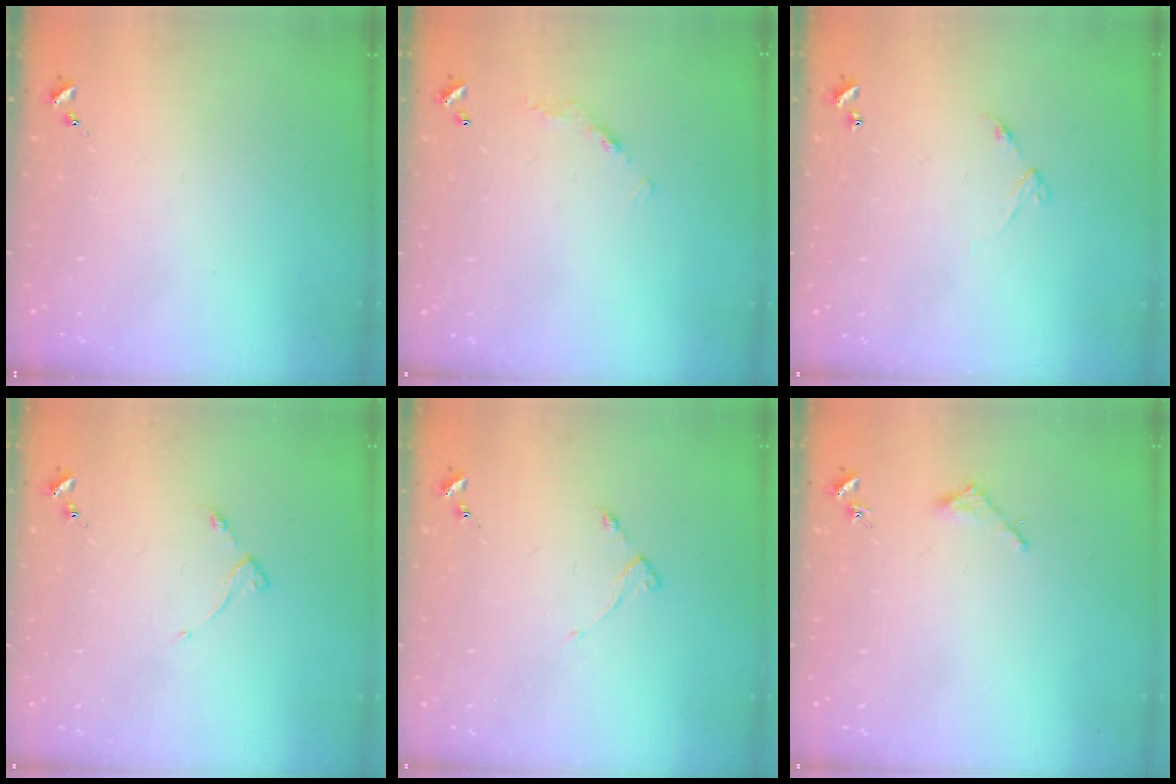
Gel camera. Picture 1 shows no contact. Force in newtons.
{"total": 7.1, "press": 7.1, "slide": 0.6}
{"total": 6.3, "press": 6.2, "slide": 0.7}
{"total": 3.8, "press": 3.8, "slide": 0.5}
{"total": 3.4, "press": 3.3, "slide": 0.5}
{"total": 2.0, "press": 2.0, "slide": 0.1}